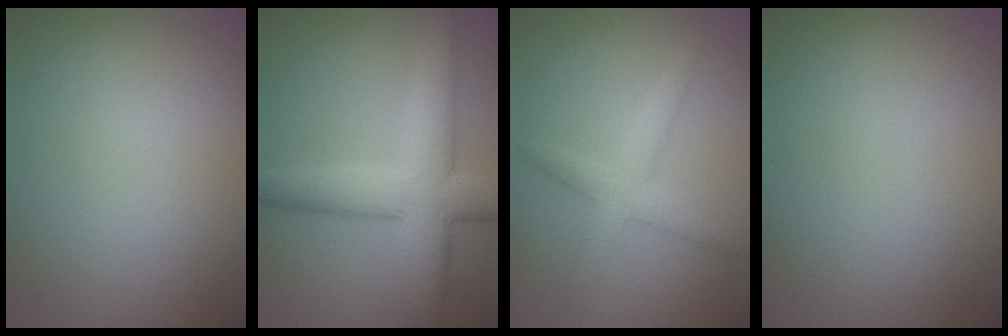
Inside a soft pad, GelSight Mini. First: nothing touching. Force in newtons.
{"total": 7.2, "press": 7.2, "slide": 0.1}
{"total": 3.0, "press": 3.0, "slide": 0.2}
{"total": 0.0}